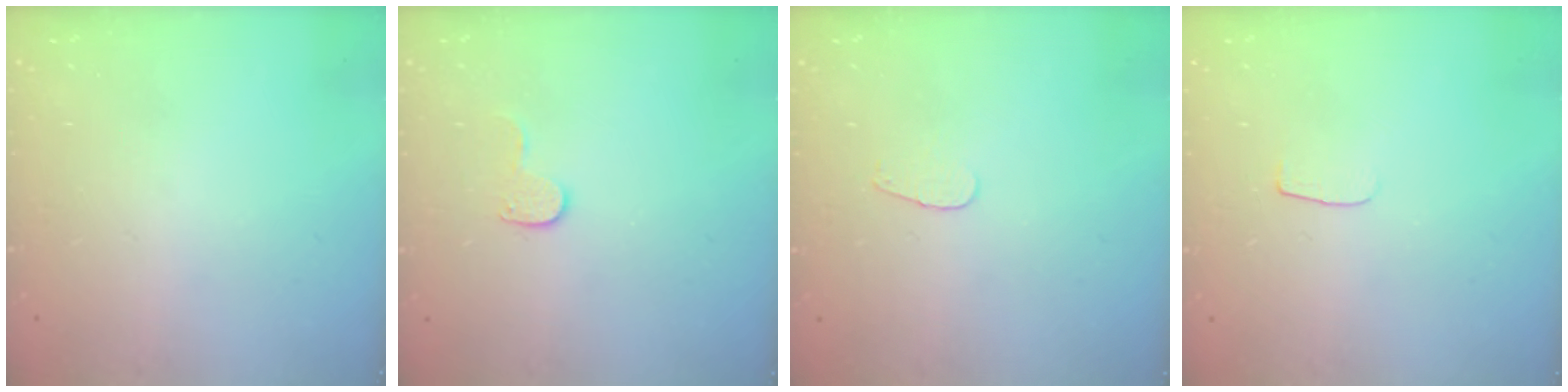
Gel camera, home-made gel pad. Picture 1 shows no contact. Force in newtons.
{"total": 6.4, "press": 6.4, "slide": 0.5}
{"total": 3.4, "press": 3.4, "slide": 0.4}
{"total": 3.3, "press": 3.3, "slide": 0.3}